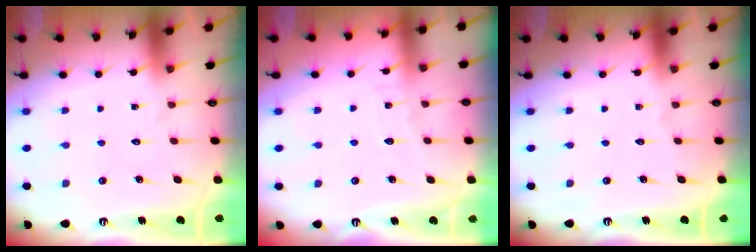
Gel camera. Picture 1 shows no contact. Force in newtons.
{"total": 3.3, "press": 3.3, "slide": 0.4}
{"total": 0.0}